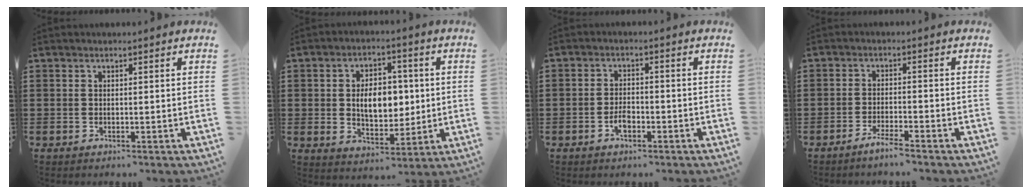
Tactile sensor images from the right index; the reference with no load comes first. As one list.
[{"total": 7.4, "force": [0.6, 4.8, 5.6], "torque": [-0.095, 0.007, 0.004]}, {"total": 2.6, "force": [-1.3, 1.2, 1.8], "torque": [-0.034, 0.006, -0.026]}, {"total": 2.6, "force": [-2.3, -0.3, 1.2], "torque": [-0.026, 0.000, -0.045]}]